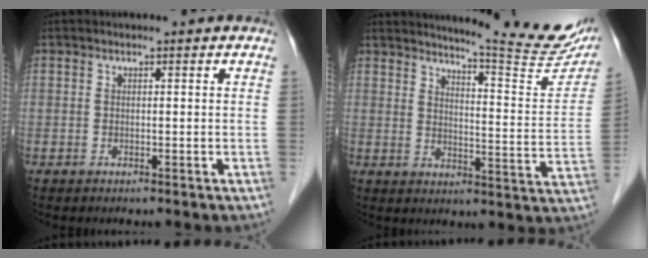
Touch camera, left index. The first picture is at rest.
{"total": 16.9, "force": [15.5, 0.4, 6.8], "torque": [-0.095, -0.080, 0.182]}